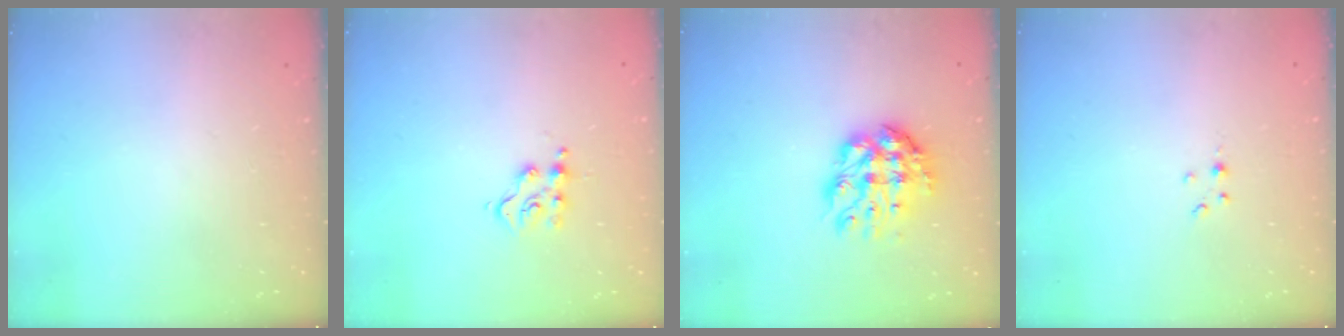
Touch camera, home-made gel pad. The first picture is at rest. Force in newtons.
{"total": 4.8, "press": 4.7, "slide": 0.5}
{"total": 9.9, "press": 9.8, "slide": 1.0}
{"total": 1.0, "press": 1.0, "slide": 0.1}